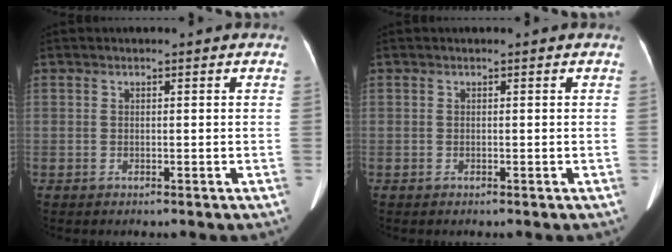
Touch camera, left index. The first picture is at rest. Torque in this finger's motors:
{"motor_torque": [0.00, 0.04, 0.00, 0.00]}